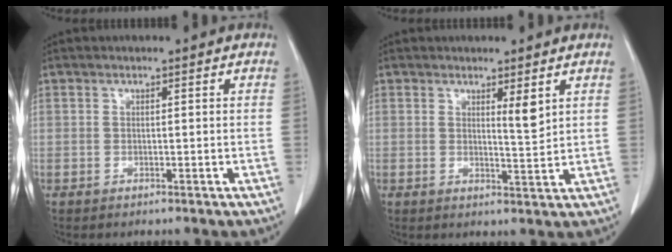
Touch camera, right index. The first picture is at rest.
{"total": 2.9, "force": [1.6, 0.2, 2.4], "torque": [-0.043, -0.012, 0.028]}